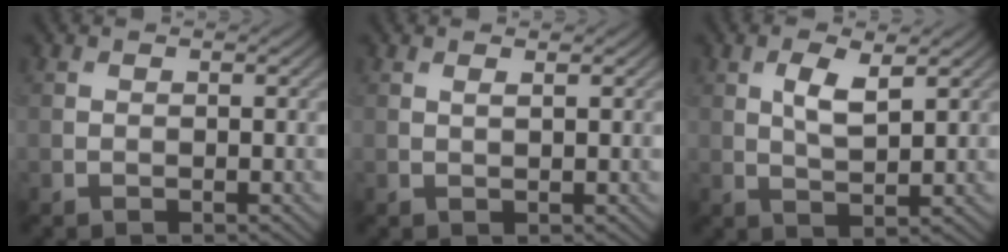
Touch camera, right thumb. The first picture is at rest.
{"total": 0.7, "force": [0.5, 0.0, 0.6], "torque": [-0.012, 0.002, 0.008]}
{"total": 4.2, "force": [1.6, 1.5, 3.6], "torque": [-0.080, -0.003, 0.033]}